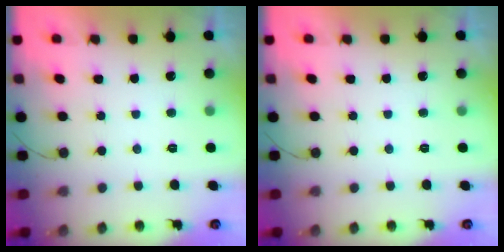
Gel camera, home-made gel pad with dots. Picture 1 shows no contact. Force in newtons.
{"total": 0.0}